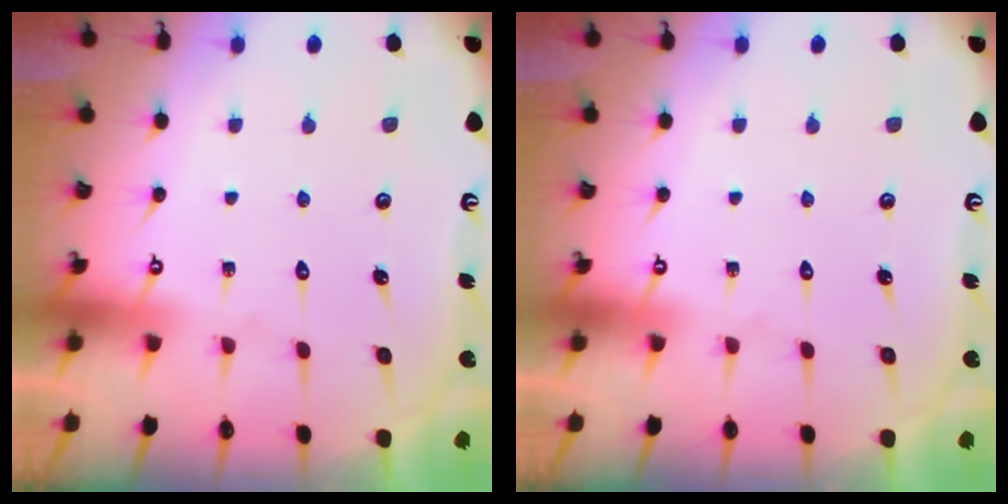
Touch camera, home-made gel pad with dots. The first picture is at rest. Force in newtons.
{"total": 0.0}